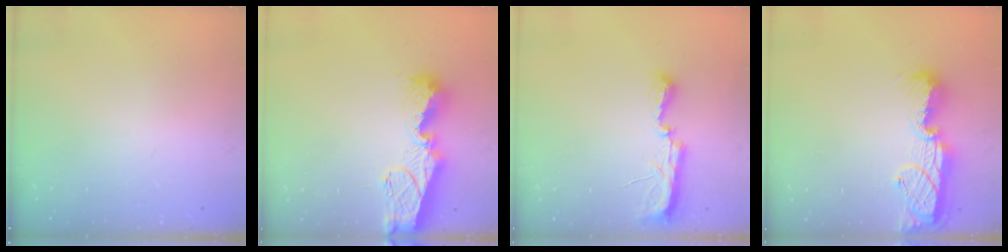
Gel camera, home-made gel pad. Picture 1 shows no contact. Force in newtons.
{"total": 12.9, "press": 12.9, "slide": 1.4}
{"total": 7.7, "press": 7.7, "slide": 0.6}
{"total": 12.5, "press": 12.4, "slide": 1.0}